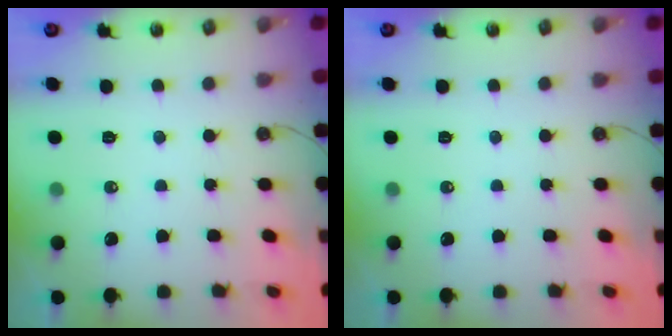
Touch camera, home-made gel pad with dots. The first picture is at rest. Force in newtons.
{"total": 0.0}